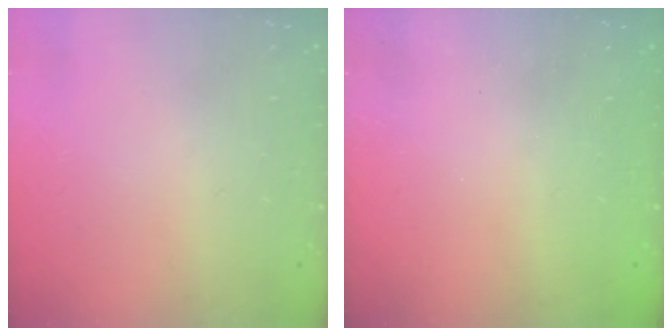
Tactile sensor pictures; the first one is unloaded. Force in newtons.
{"total": 2.4, "press": 2.3, "slide": 0.8}